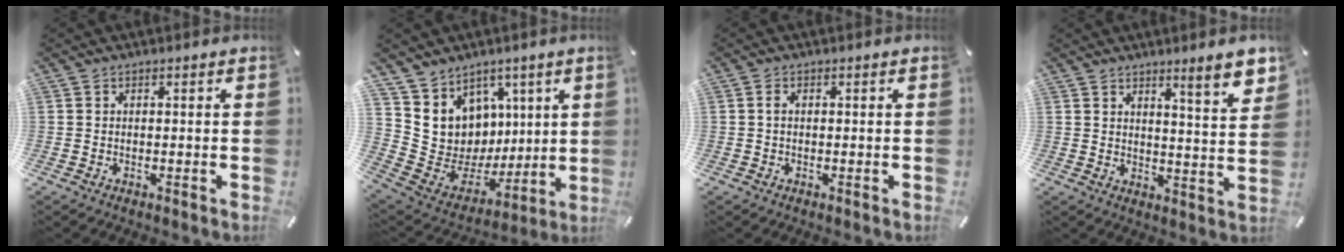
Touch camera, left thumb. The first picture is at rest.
{"total": 10.2, "force": [3.6, 9.6, -0.1], "torque": [-0.005, -0.063, 0.083]}
{"total": 1.1, "force": [0.1, 0.6, 0.9], "torque": [-0.019, 0.004, 0.001]}
{"total": 7.5, "force": [6.0, 0.8, 4.5], "torque": [-0.061, -0.045, 0.098]}